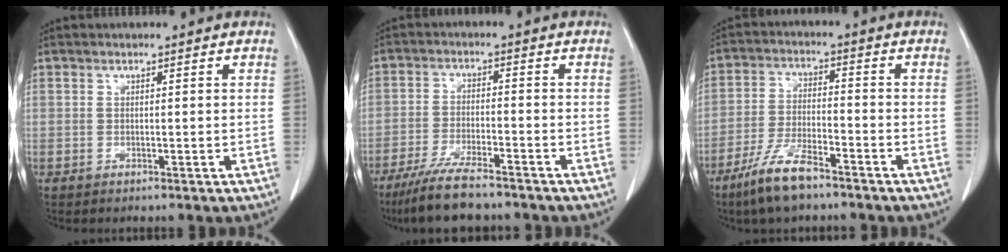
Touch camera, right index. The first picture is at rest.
{"total": 9.6, "force": [-7.9, 1.1, 5.3], "torque": [-0.096, -0.025, -0.133]}
{"total": 8.6, "force": [-6.3, 1.7, 5.7], "torque": [-0.121, -0.015, -0.120]}